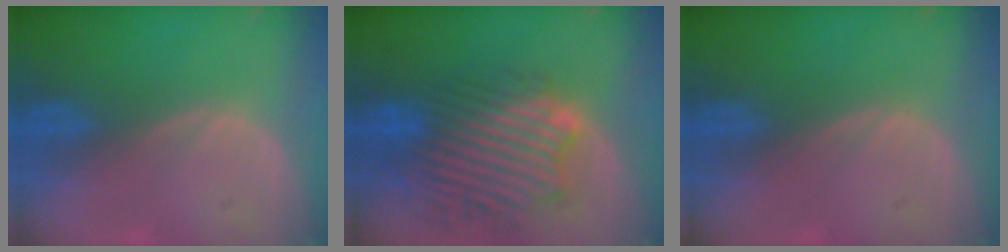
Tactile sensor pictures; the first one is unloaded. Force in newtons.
{"total": 12.1, "press": 10.9, "slide": 5.2}
{"total": 0.0}